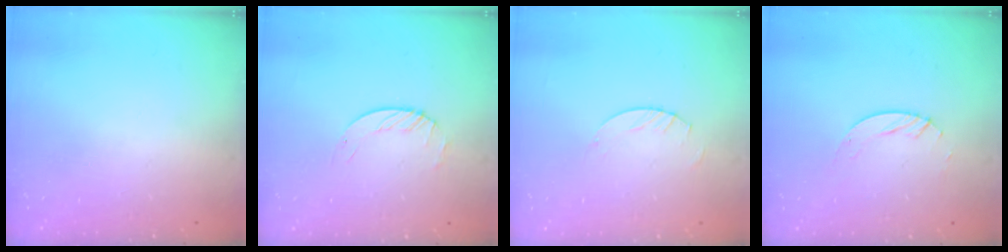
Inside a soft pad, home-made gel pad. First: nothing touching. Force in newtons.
{"total": 1.6, "press": 1.6, "slide": 0.2}
{"total": 2.0, "press": 2.0, "slide": 0.2}
{"total": 4.5, "press": 4.5, "slide": 0.4}